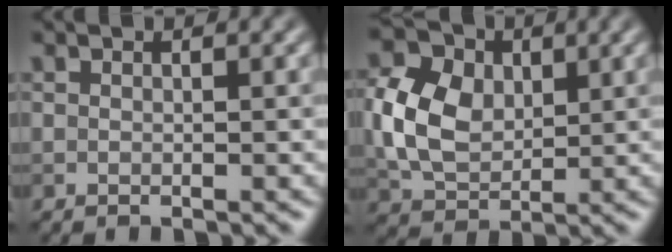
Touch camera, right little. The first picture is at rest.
{"total": 6.8, "force": [0.7, 5.1, 4.5], "torque": [-0.101, 0.009, 0.009]}